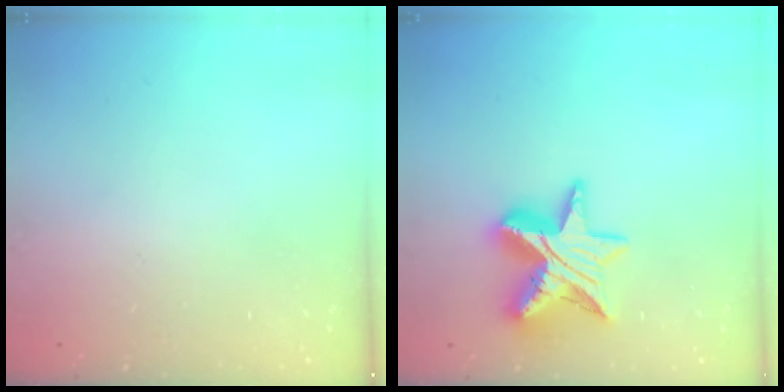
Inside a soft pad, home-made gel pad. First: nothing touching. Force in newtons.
{"total": 14.0, "press": 13.9, "slide": 1.1}